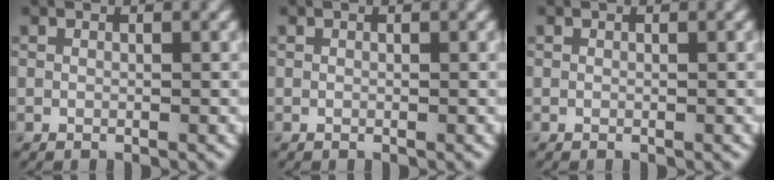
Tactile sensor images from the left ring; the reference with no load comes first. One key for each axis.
{"total": 0.0}
{"total": 0.0}